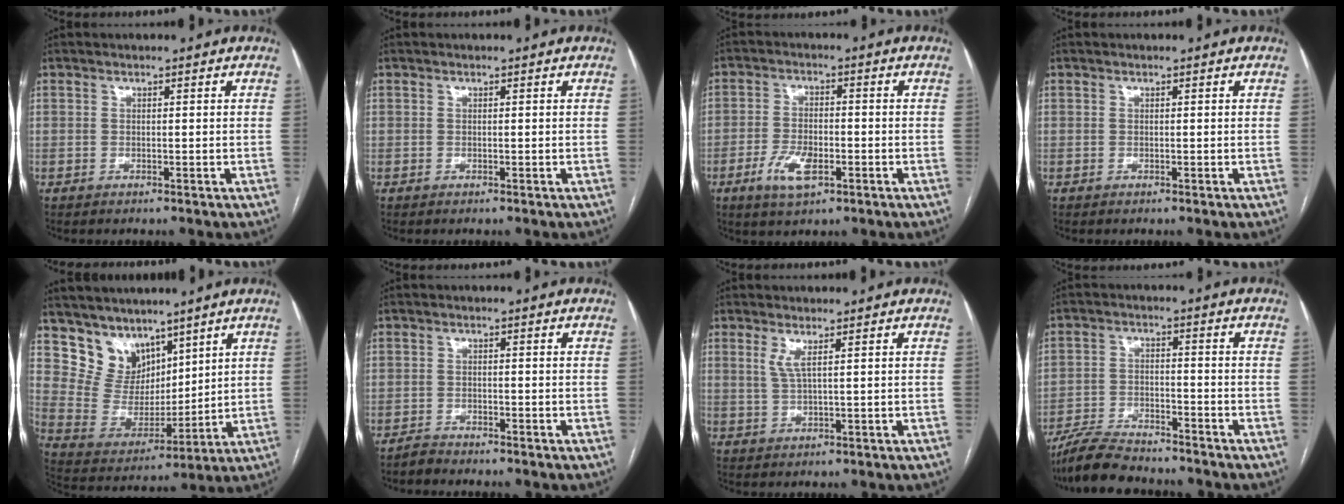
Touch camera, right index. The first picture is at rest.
{"total": 0.0}
{"total": 6.4, "force": [-2.8, 2.8, 5.1], "torque": [-0.103, -0.001, -0.047]}
{"total": 0.0}
{"total": 10.1, "force": [7.6, 6.2, 2.6], "torque": [-0.062, 0.020, 0.164]}
{"total": 1.7, "force": [-1.6, 0.1, -0.2], "torque": [0.001, -0.005, -0.030]}
{"total": 2.4, "force": [1.1, -0.1, 2.1], "torque": [-0.054, -0.003, 0.025]}
{"total": 9.3, "force": [-8.5, 1.7, 3.5], "torque": [-0.064, -0.015, -0.149]}